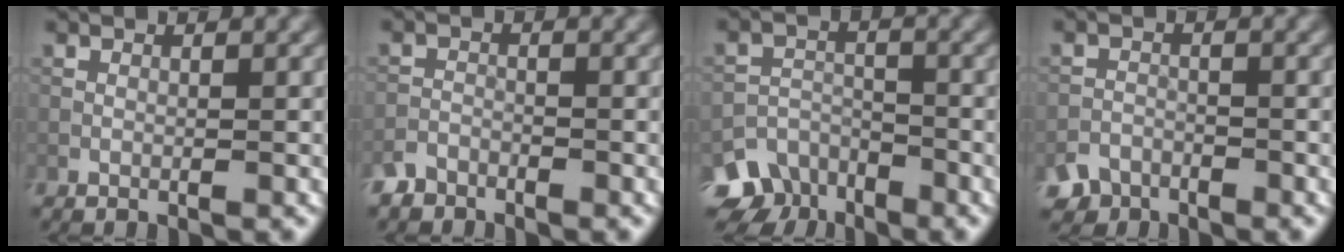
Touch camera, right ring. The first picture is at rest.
{"total": 1.9, "force": [-1.7, 0.9, 0.1], "torque": [-0.001, 0.002, -0.040]}
{"total": 6.1, "force": [-4.6, 3.8, 1.2], "torque": [-0.006, -0.012, -0.077]}
{"total": 3.3, "force": [-2.8, 1.8, 0.3], "torque": [0.003, -0.002, -0.048]}